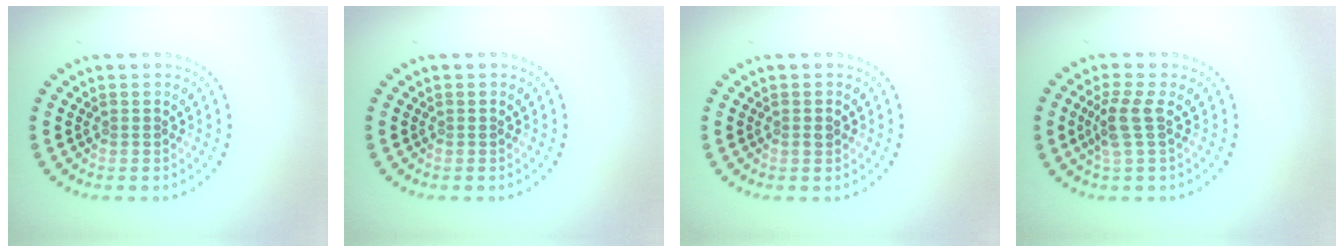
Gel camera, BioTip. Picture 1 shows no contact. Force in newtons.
{"total": 0.0}
{"total": 0.7, "press": 0.7, "slide": 0.1}
{"total": 2.6, "press": 2.0, "slide": 1.6}